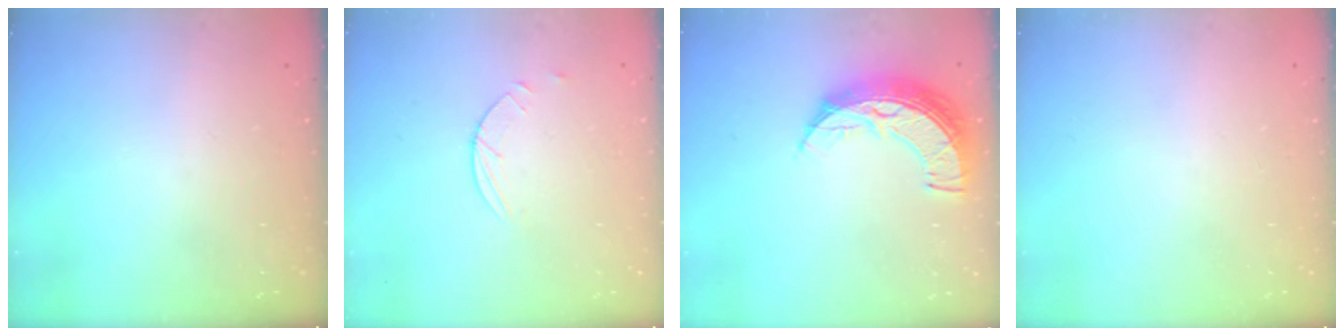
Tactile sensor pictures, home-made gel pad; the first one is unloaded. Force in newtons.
{"total": 2.9, "press": 2.8, "slide": 0.3}
{"total": 12.2, "press": 12.2, "slide": 0.9}
{"total": 0.0}